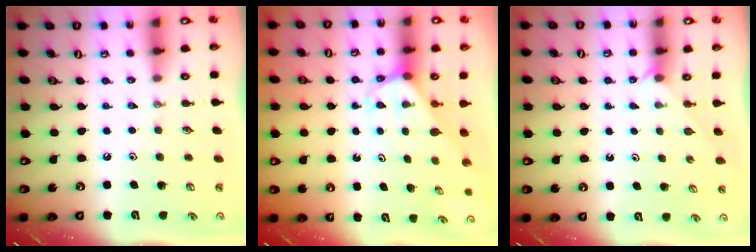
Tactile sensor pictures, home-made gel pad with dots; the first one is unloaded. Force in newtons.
{"total": 2.5, "press": 2.5, "slide": 0.1}
{"total": 1.5, "press": 1.5, "slide": 0.3}